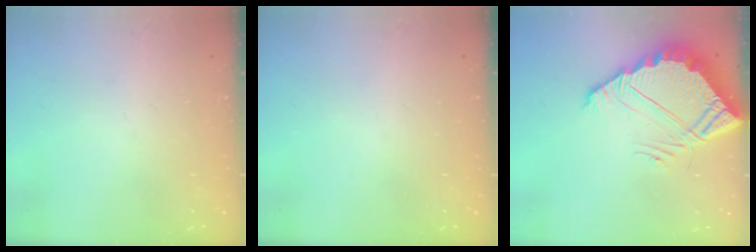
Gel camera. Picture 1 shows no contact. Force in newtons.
{"total": 0.0}
{"total": 7.1, "press": 7.1, "slide": 0.3}